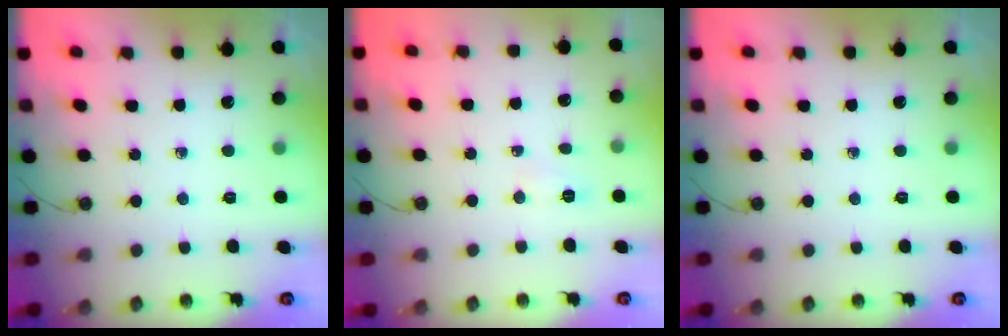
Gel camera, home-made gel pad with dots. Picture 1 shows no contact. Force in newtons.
{"total": 16.7, "press": 4.8, "slide": 16.0}
{"total": 0.0}